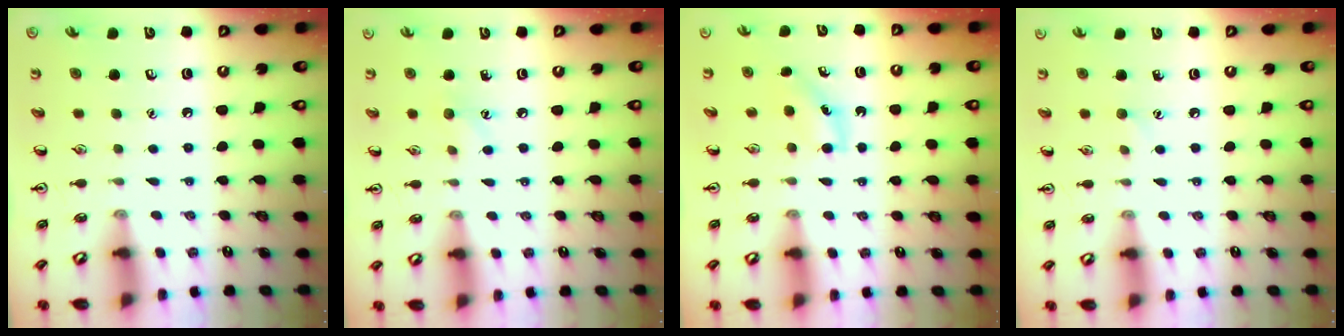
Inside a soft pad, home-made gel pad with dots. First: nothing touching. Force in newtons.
{"total": 5.6, "press": 5.4, "slide": 1.6}
{"total": 4.1, "press": 3.8, "slide": 1.6}
{"total": 3.9, "press": 3.7, "slide": 1.2}